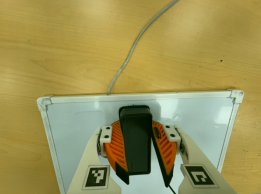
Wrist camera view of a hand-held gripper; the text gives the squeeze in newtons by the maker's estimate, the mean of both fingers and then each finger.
{"total": 16.1, "left": 18.0, "right": 14.2}